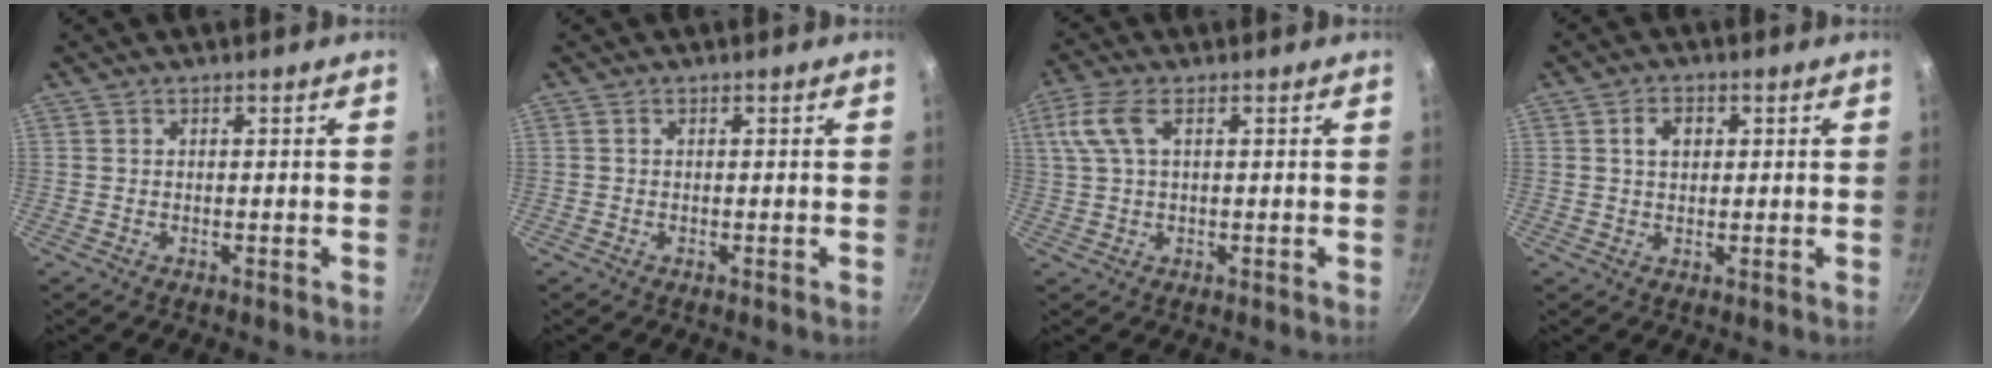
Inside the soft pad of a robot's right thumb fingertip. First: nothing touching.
{"total": 0.0}
{"total": 6.0, "force": [1.8, 2.6, 5.1], "torque": [-0.114, 0.014, 0.036]}
{"total": 3.6, "force": [0.9, 2.6, 2.3], "torque": [-0.023, 0.004, 0.015]}